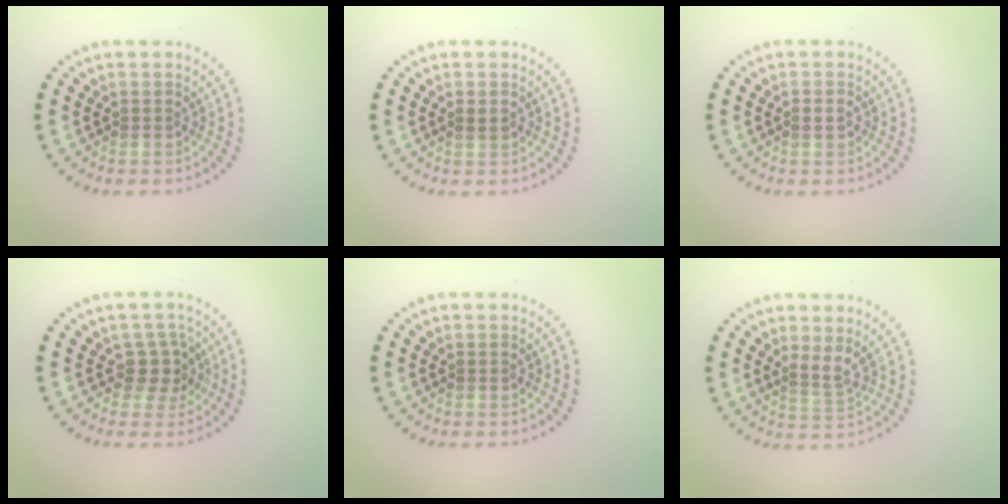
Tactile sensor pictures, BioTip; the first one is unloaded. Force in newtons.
{"total": 0.7, "press": 0.7, "slide": 0.1}
{"total": 1.0, "press": 0.9, "slide": 0.4}
{"total": 2.4, "press": 1.9, "slide": 1.4}
{"total": 0.0}
{"total": 1.6, "press": 1.1, "slide": 1.1}